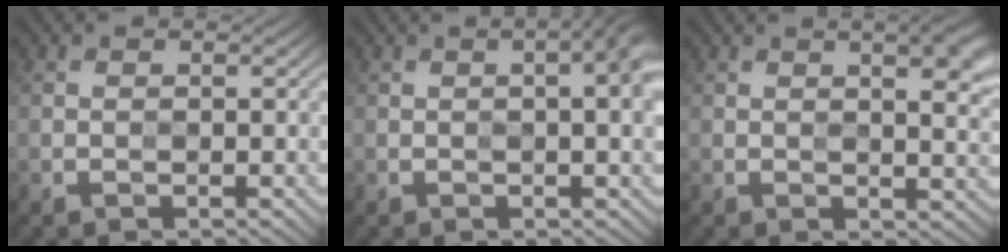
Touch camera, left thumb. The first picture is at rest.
{"total": 3.9, "force": [0.6, 0.8, 3.8], "torque": [-0.043, 0.015, 0.001]}
{"total": 6.3, "force": [2.4, 1.8, 5.6], "torque": [-0.060, 0.014, 0.026]}